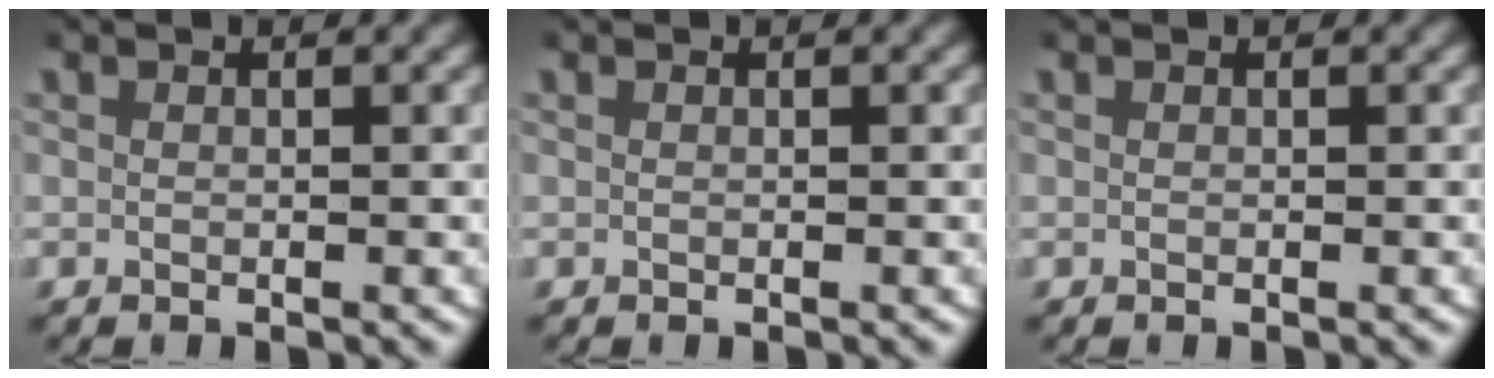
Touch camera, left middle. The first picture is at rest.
{"total": 0.0}
{"total": 0.0}